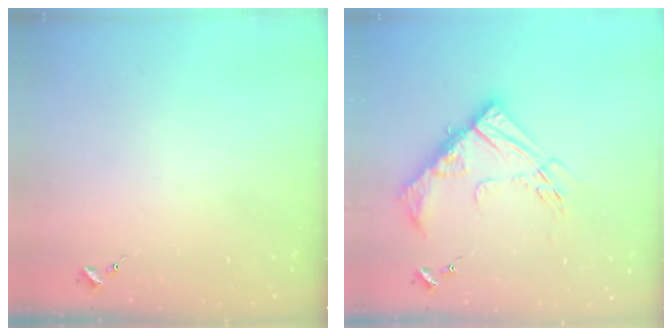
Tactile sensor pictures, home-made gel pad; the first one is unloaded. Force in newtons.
{"total": 17.2, "press": 17.1, "slide": 1.6}